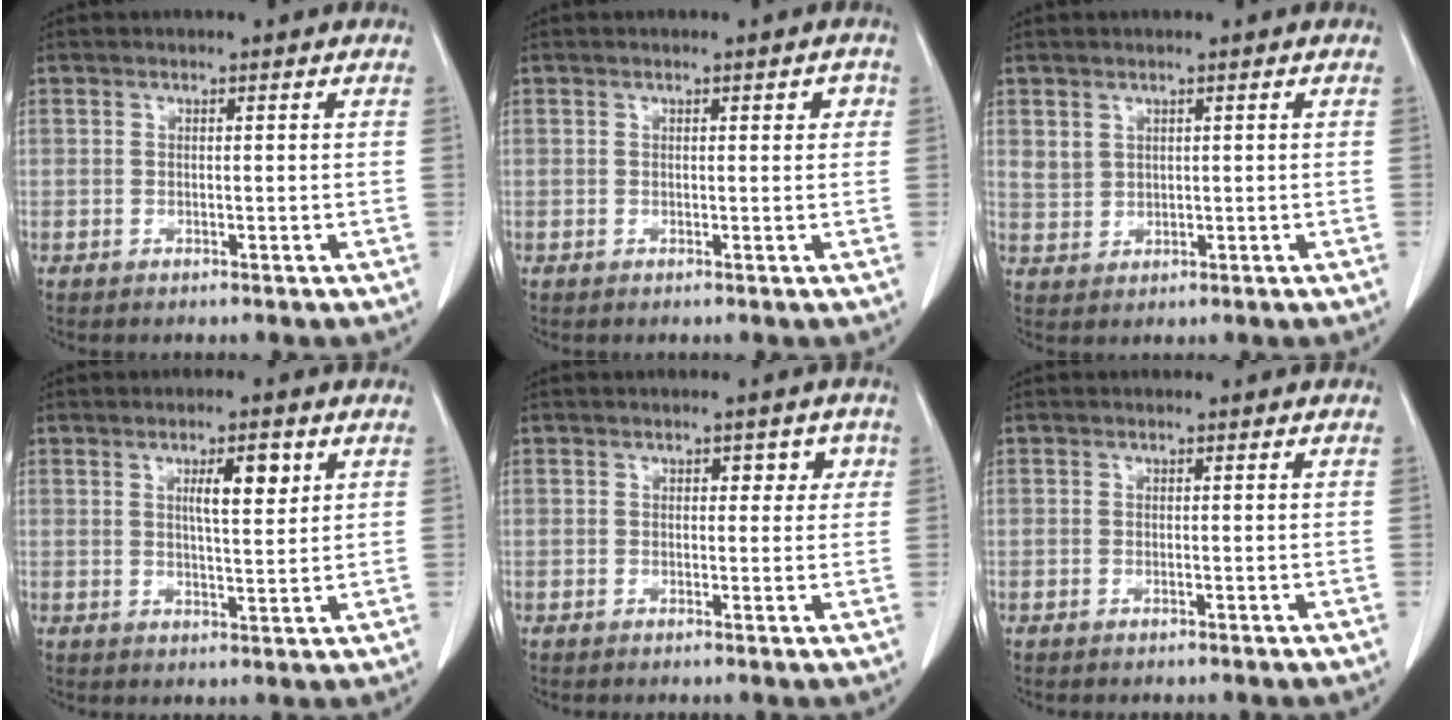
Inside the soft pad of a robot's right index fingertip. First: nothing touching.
{"total": 1.6, "force": [0.5, 0.8, 1.3], "torque": [-0.011, 0.007, 0.006]}
{"total": 2.5, "force": [1.4, 2.0, 0.7], "torque": [-0.010, 0.000, 0.033]}
{"total": 5.3, "force": [2.1, 1.2, 4.7], "torque": [-0.077, 0.001, 0.036]}
{"total": 3.0, "force": [1.0, 2.0, 2.0], "torque": [-0.011, 0.013, 0.009]}
{"total": 0.0}